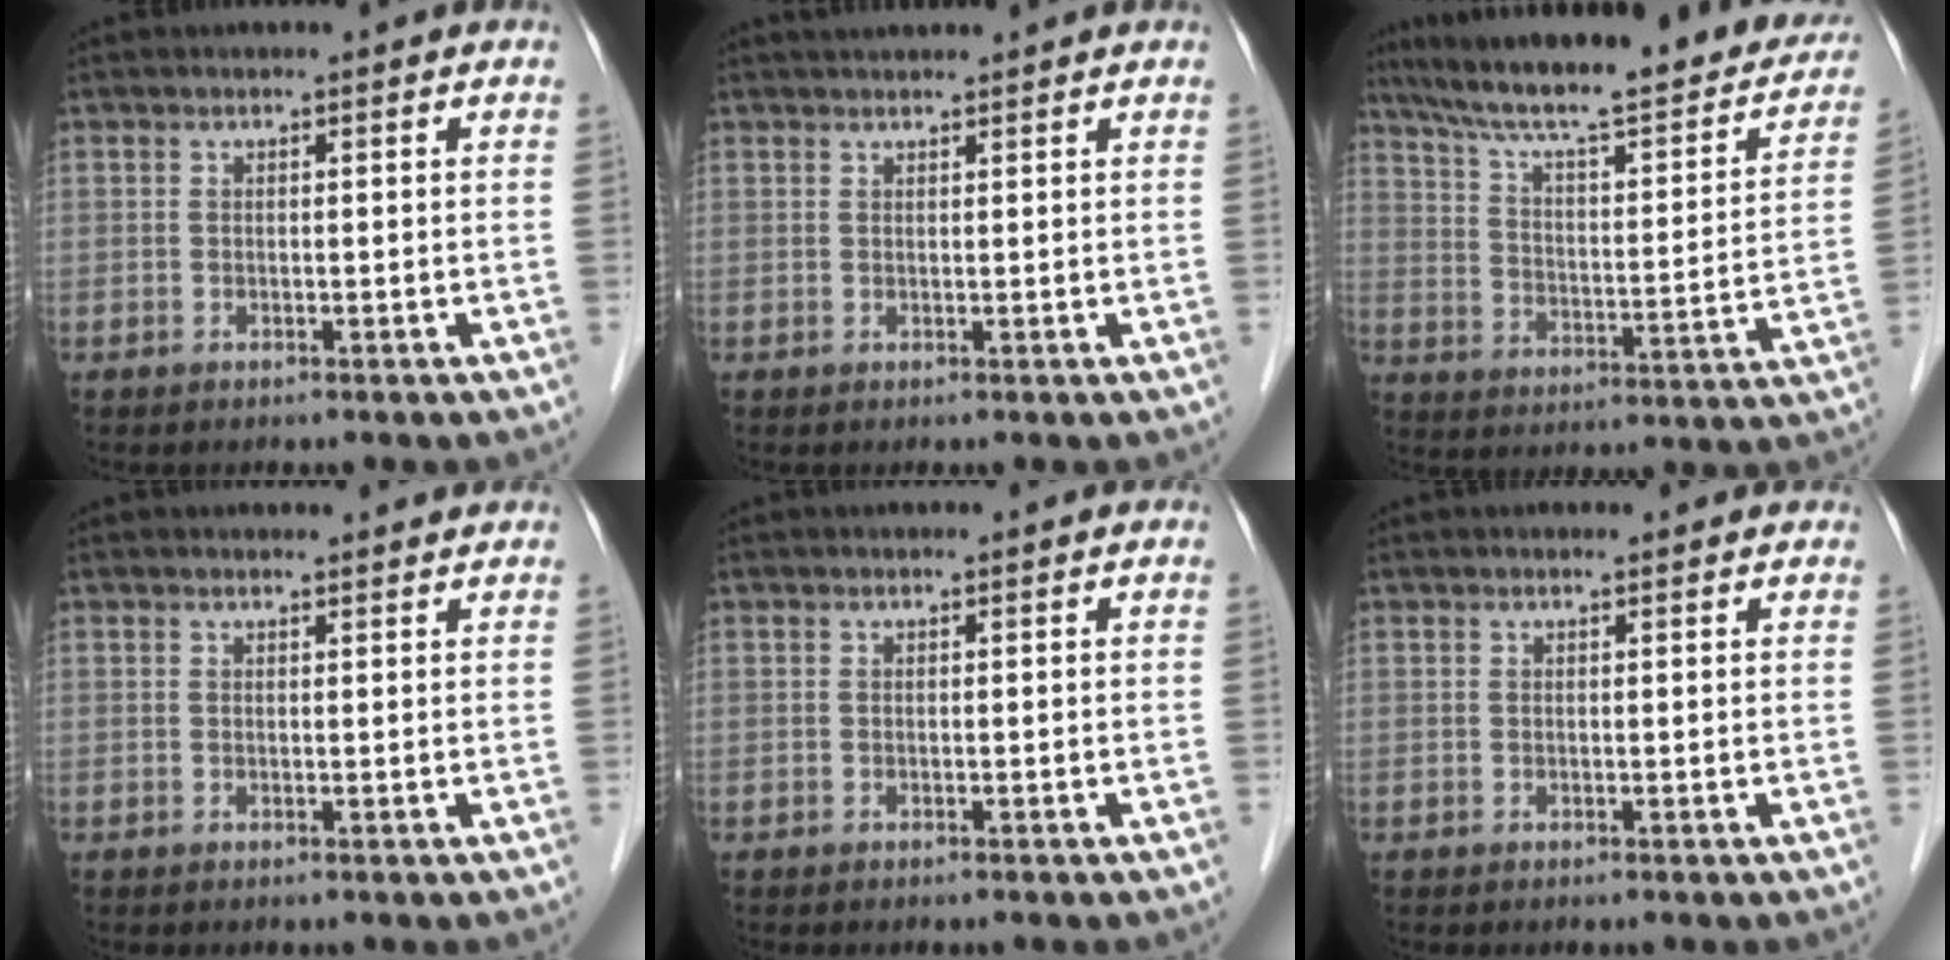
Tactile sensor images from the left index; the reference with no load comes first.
{"total": 3.2, "force": [3.0, 0.1, 1.1], "torque": [-0.014, 0.027, 0.043]}
{"total": 28.1, "force": [23.2, 5.0, 15.1], "torque": [-0.236, -0.015, 0.310]}
{"total": 2.2, "force": [2.2, 0.2, 0.3], "torque": [-0.010, 0.000, 0.022]}
{"total": 0.0}
{"total": 2.1, "force": [1.9, 0.5, 0.8], "torque": [-0.013, 0.008, 0.014]}